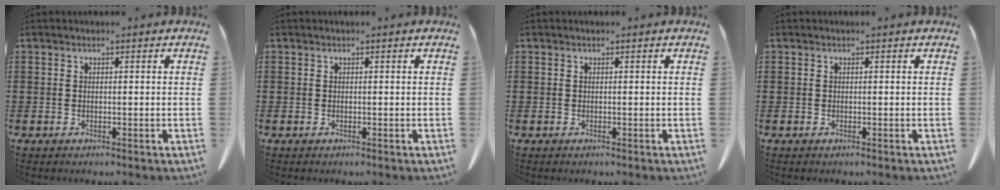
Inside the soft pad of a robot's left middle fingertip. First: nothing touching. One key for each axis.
{"total": 0.0}
{"total": 0.0}
{"total": 0.0}